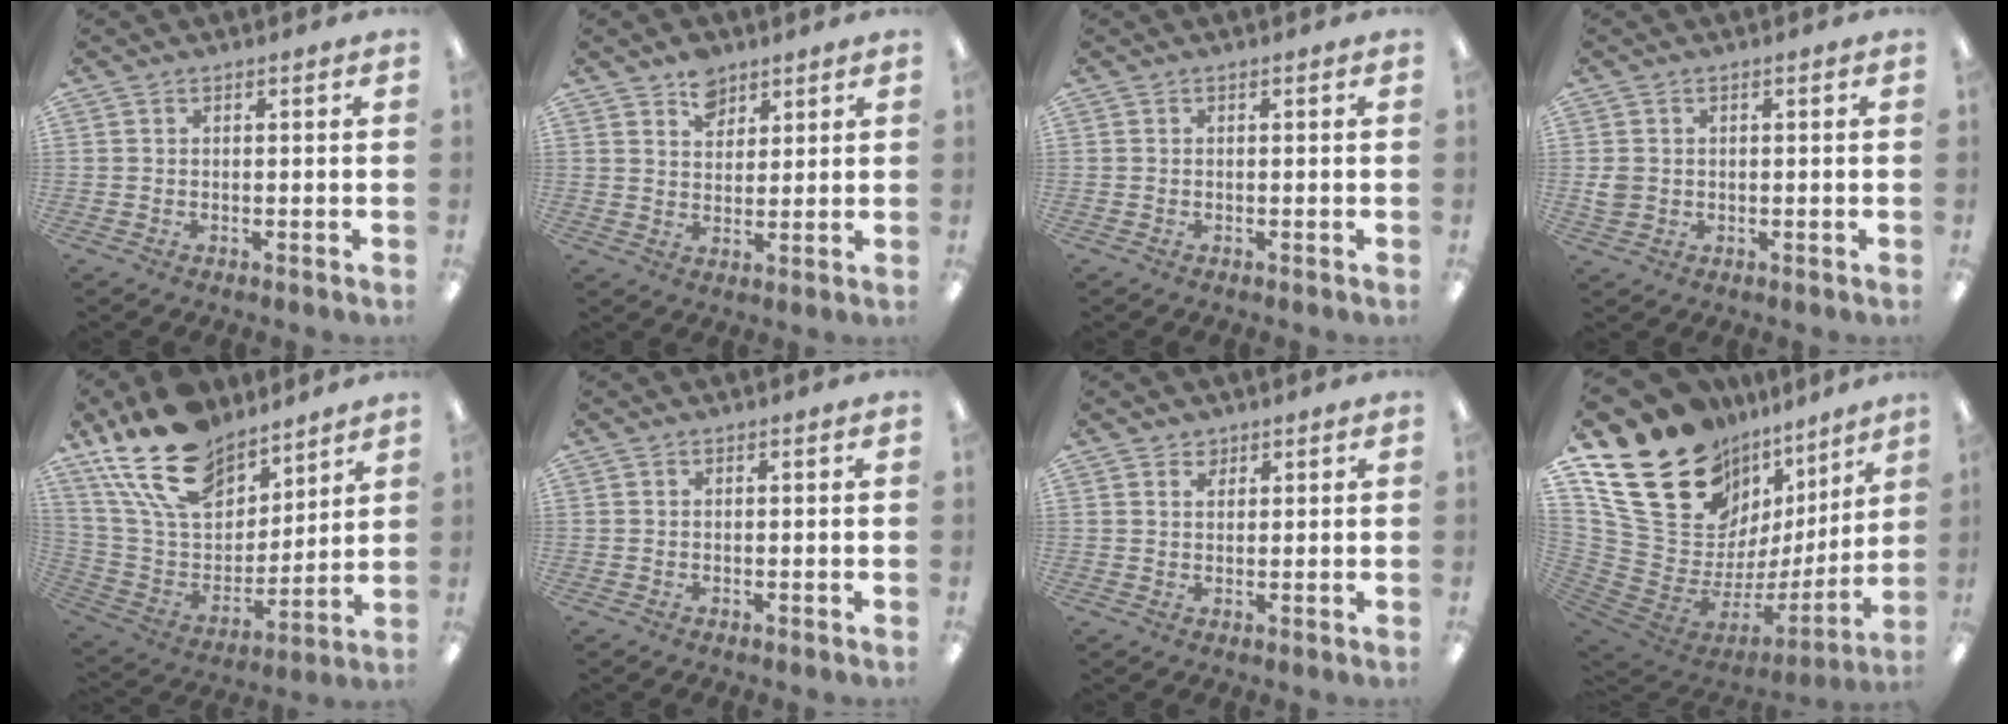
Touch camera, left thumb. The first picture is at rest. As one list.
[{"total": 6.5, "force": [4.7, 4.1, 1.9], "torque": [-0.024, -0.019, 0.083]}, {"total": 0.0}, {"total": 2.6, "force": [0.2, 2.3, 1.2], "torque": [-0.021, 0.005, 0.005]}, {"total": 20.9, "force": [15.0, 11.0, 9.6], "torque": [-0.201, -0.078, 0.279]}, {"total": 0.0}, {"total": 2.2, "force": [1.7, 1.4, 0.5], "torque": [0.005, -0.008, 0.030]}, {"total": 25.9, "force": [15.1, 15.4, 14.4], "torque": [-0.260, -0.109, 0.310]}]